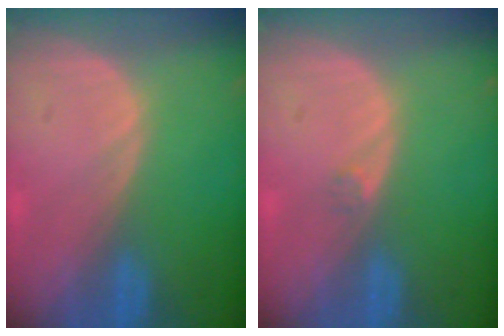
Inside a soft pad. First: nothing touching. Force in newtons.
{"total": 0.8, "press": 0.7, "slide": 0.4}